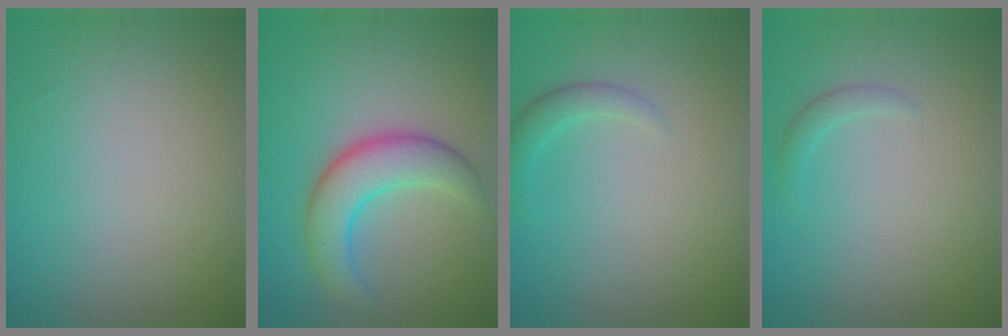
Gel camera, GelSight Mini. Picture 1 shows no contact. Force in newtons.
{"total": 5.0, "press": 5.0, "slide": 0.1}
{"total": 1.5, "press": 1.5, "slide": 0.2}
{"total": 1.0, "press": 1.0, "slide": 0.0}